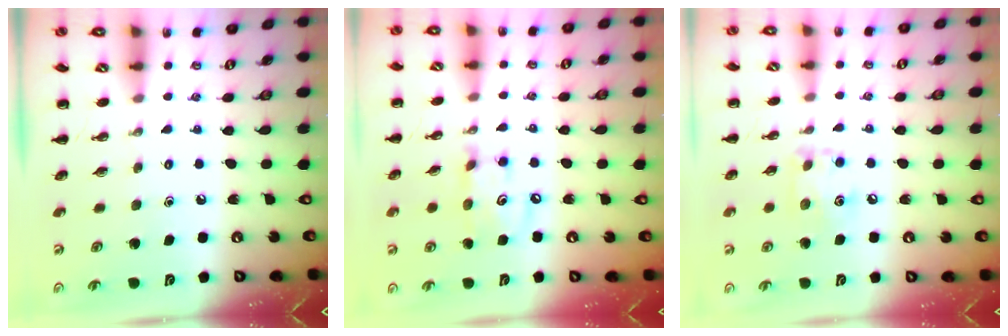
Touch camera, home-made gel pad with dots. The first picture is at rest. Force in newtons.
{"total": 6.7, "press": 6.7, "slide": 0.6}
{"total": 7.5, "press": 7.5, "slide": 0.5}